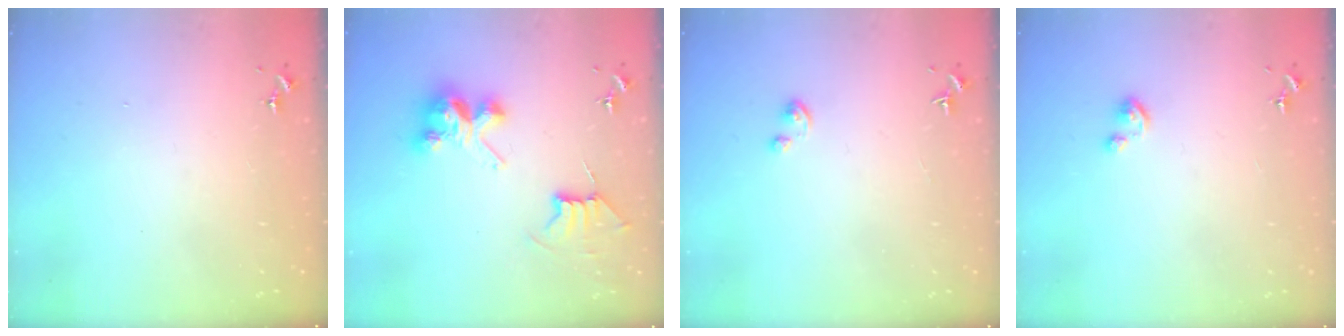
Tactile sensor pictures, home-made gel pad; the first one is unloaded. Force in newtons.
{"total": 9.3, "press": 9.3, "slide": 0.8}
{"total": 1.9, "press": 1.9, "slide": 0.2}
{"total": 2.4, "press": 2.4, "slide": 0.2}